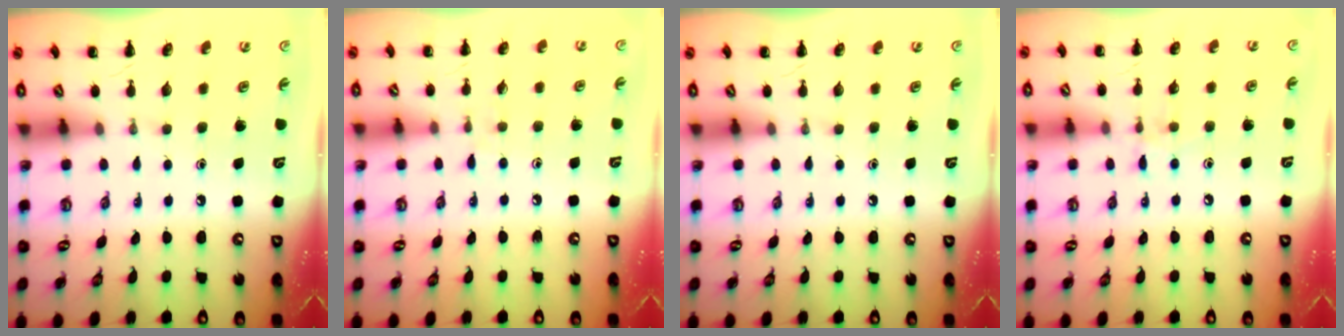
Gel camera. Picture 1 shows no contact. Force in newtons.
{"total": 3.8, "press": 3.4, "slide": 1.5}
{"total": 0.0}
{"total": 6.6, "press": 6.3, "slide": 2.0}